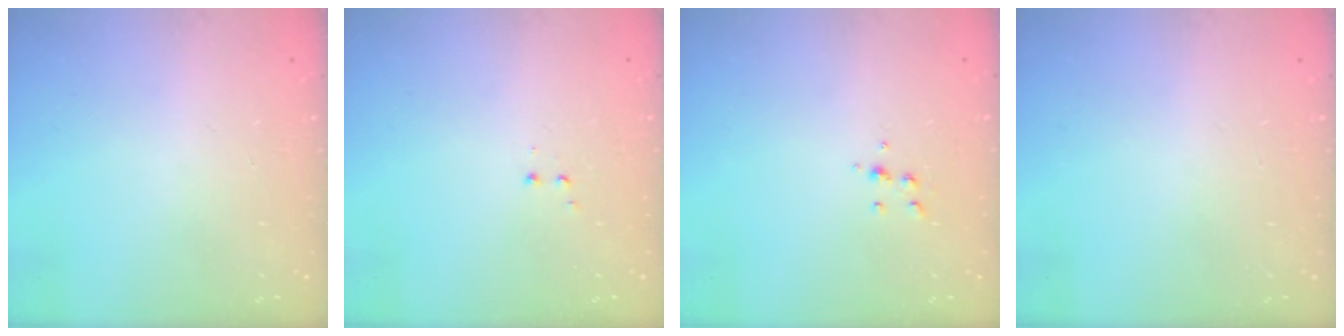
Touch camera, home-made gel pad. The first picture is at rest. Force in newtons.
{"total": 1.2, "press": 1.1, "slide": 0.5}
{"total": 5.3, "press": 5.3, "slide": 0.5}
{"total": 0.0}